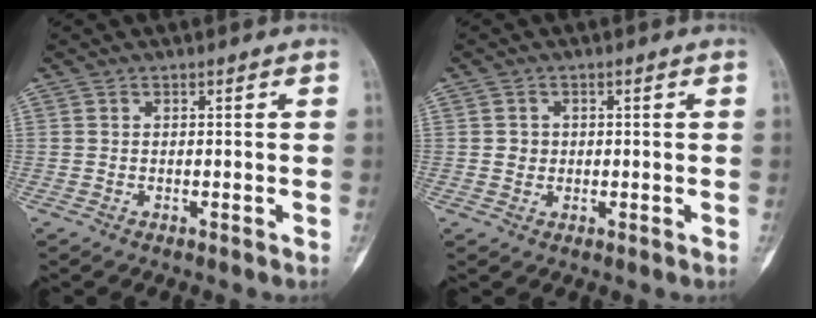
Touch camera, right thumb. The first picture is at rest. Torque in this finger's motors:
{"motor_torque": [0.51, 0.53, 0.16, -0.26, 0.02]}